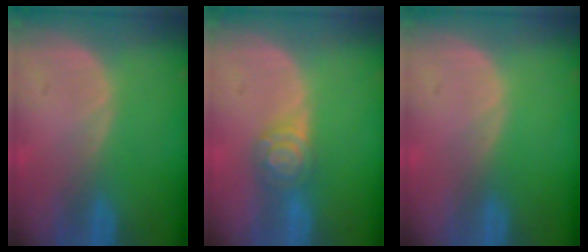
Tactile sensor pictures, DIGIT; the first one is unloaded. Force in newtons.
{"total": 4.3, "press": 3.9, "slide": 1.7}
{"total": 0.0}